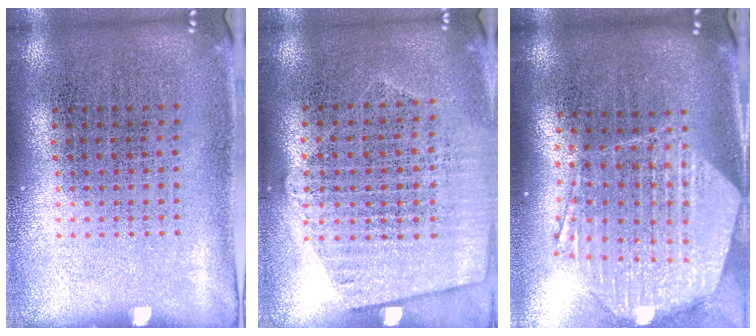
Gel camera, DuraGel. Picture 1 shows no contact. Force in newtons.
{"total": 1.3, "press": 1.2, "slide": 0.5}
{"total": 2.5, "press": 2.1, "slide": 1.4}